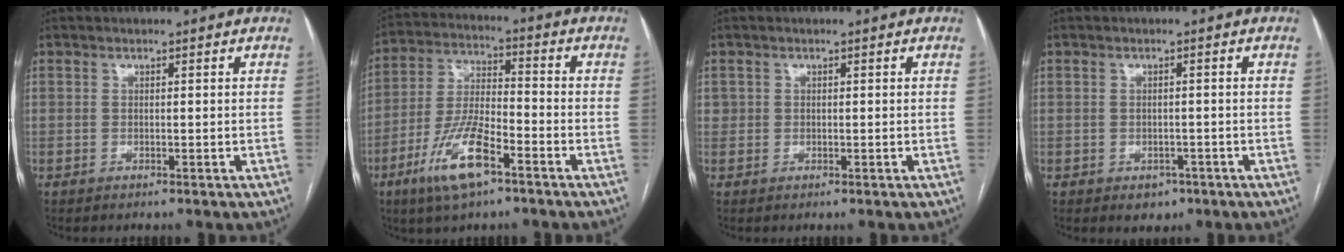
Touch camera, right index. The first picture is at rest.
{"total": 11.6, "force": [-6.3, 3.0, 9.2], "torque": [-0.195, -0.006, -0.116]}
{"total": 1.1, "force": [0.3, 1.1, 0.1], "torque": [0.008, 0.006, 0.002]}
{"total": 2.6, "force": [-1.3, 2.0, 1.0], "torque": [-0.005, 0.004, -0.009]}